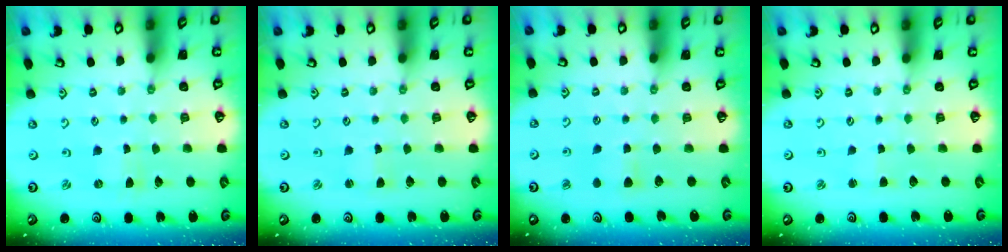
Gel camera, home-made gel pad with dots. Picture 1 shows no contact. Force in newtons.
{"total": 1.6, "press": 1.6, "slide": 0.3}
{"total": 5.2, "press": 5.2, "slide": 0.8}
{"total": 1.1, "press": 1.1, "slide": 0.1}